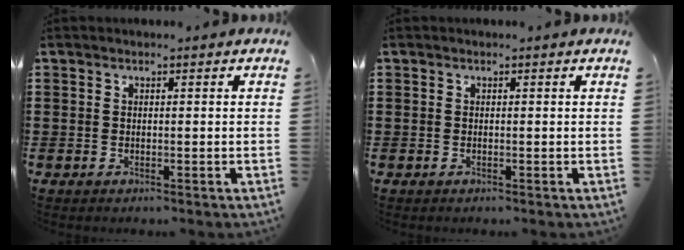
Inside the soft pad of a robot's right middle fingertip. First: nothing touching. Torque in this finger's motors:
{"motor_torque": [-0.78, 0.73, 0.03, -0.01]}